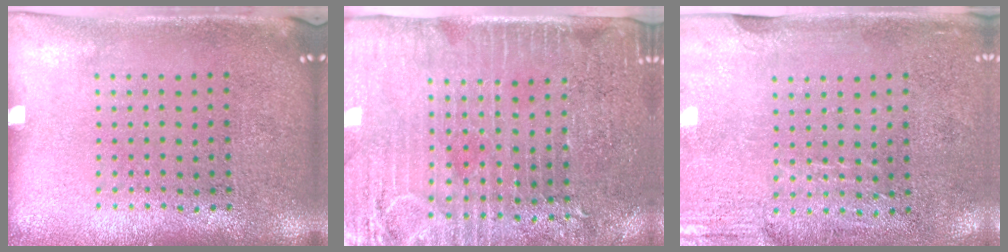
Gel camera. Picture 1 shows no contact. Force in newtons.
{"total": 3.7, "press": 3.2, "slide": 1.7}
{"total": 3.0, "press": 2.5, "slide": 1.6}